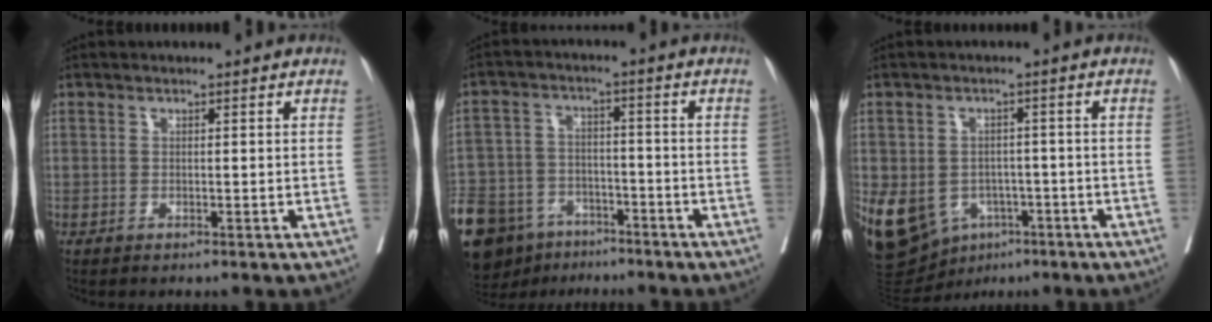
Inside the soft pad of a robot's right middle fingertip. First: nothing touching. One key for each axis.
{"total": 23.7, "fx": -15.3, "fy": 14.3, "fz": 11.1, "tx": -0.335, "ty": -0.030, "tz": -0.245}
{"total": 14.3, "fx": -5.9, "fy": 10.8, "fz": 7.3, "tx": -0.172, "ty": 0.006, "tz": -0.080}